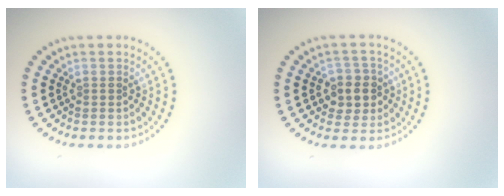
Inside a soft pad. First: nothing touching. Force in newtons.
{"total": 2.9, "press": 2.7, "slide": 0.9}